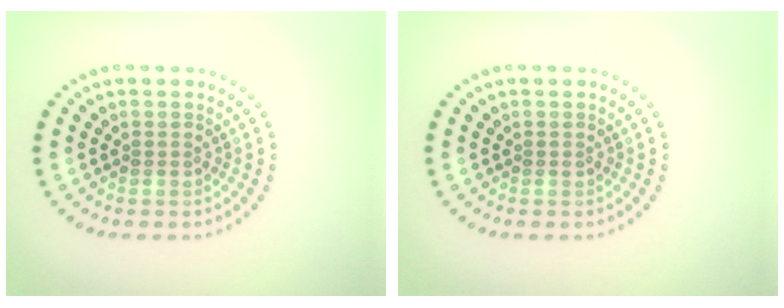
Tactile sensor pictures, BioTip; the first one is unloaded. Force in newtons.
{"total": 0.0}